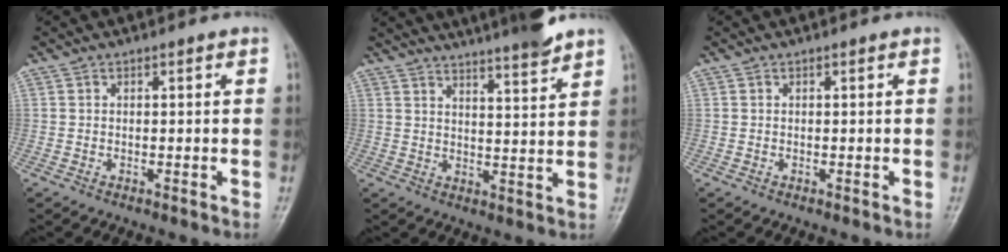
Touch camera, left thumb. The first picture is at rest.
{"total": 12.5, "force": [10.8, 1.1, 6.2], "torque": [-0.079, -0.043, 0.149]}
{"total": 0.0}